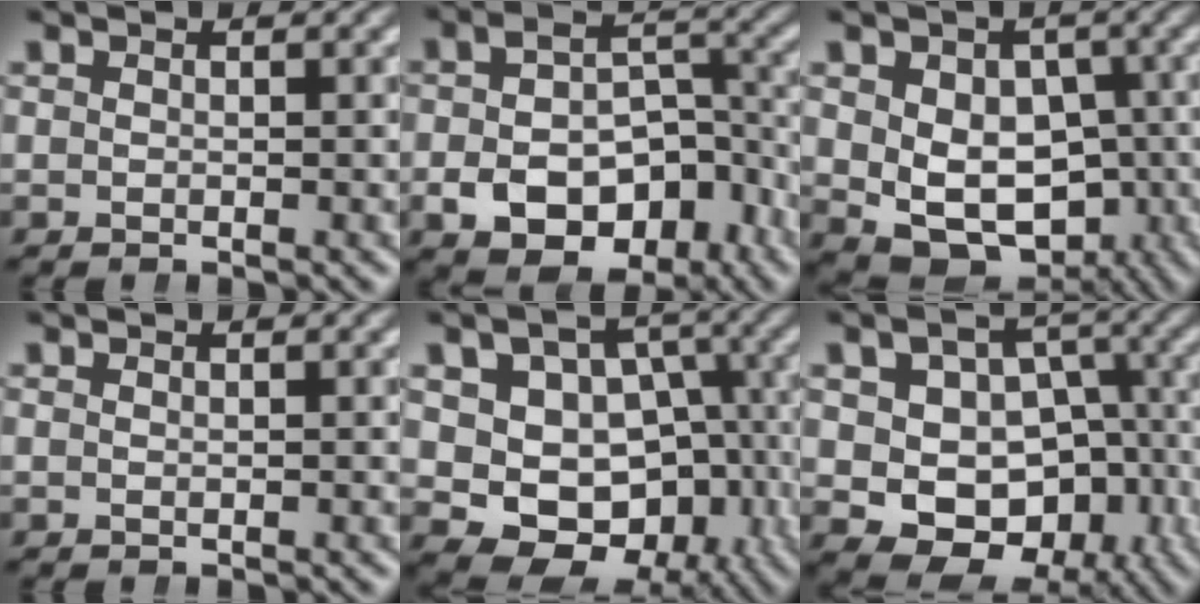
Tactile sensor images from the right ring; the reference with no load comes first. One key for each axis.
{"total": 9.6, "fx": -3.8, "fy": 6.6, "fz": 5.9, "tx": -0.080, "ty": -0.025, "tz": -0.052}
{"total": 9.8, "fx": -4.3, "fy": 7.2, "fz": 5.0, "tx": -0.087, "ty": -0.059, "tz": -0.045}
{"total": 0.0}
{"total": 14.3, "fx": -2.9, "fy": 12.0, "fz": 7.1, "tx": -0.155, "ty": -0.068, "tz": -0.033}
{"total": 12.6, "fx": -2.9, "fy": 10.5, "fz": 6.5, "tx": -0.136, "ty": -0.067, "tz": -0.028}